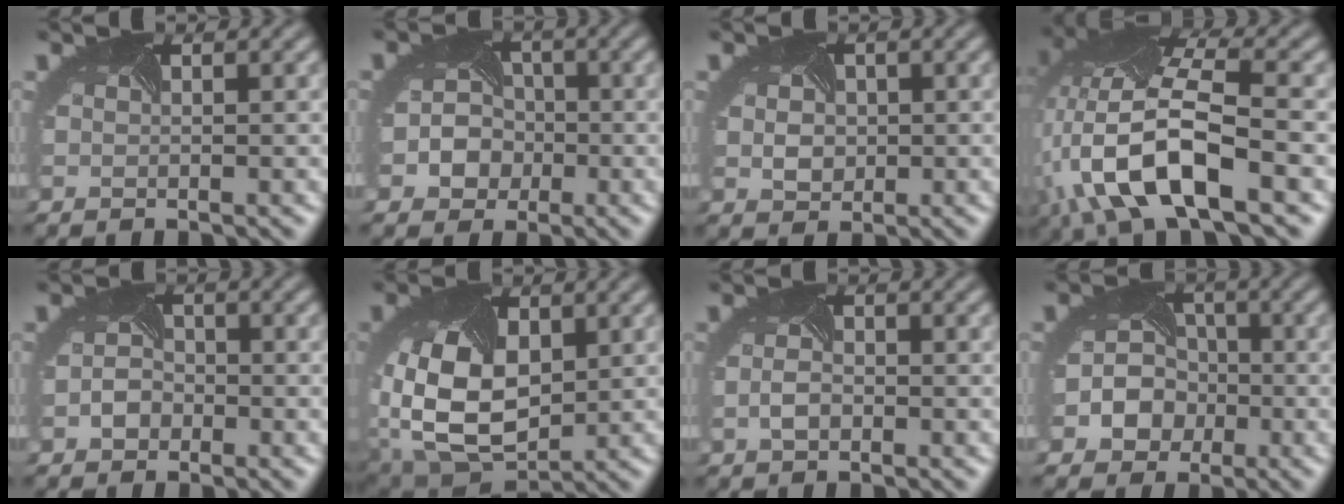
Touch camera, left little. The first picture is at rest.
{"total": 3.9, "force": [-1.1, 3.4, 1.5], "torque": [-0.005, 0.000, -0.021]}
{"total": 3.1, "force": [0.4, 2.6, 1.6], "torque": [-0.030, 0.006, 0.005]}
{"total": 12.1, "force": [-4.5, 5.0, 10.1], "torque": [-0.213, -0.003, -0.085]}
{"total": 2.0, "force": [-1.1, 1.5, 0.7], "torque": [-0.016, -0.004, -0.023]}
{"total": 11.5, "force": [0.1, 7.8, 8.4], "torque": [-0.191, -0.027, 0.015]}
{"total": 1.4, "force": [-0.7, 0.8, 0.9], "torque": [-0.026, -0.004, -0.014]}
{"total": 5.2, "force": [-1.5, 4.5, 2.0], "torque": [-0.018, -0.002, -0.034]}